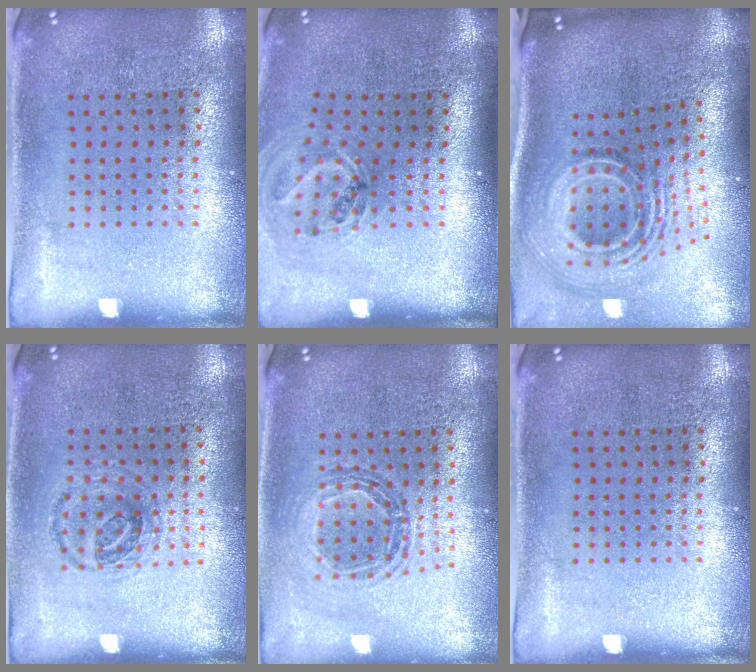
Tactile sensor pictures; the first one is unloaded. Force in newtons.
{"total": 1.1, "press": 1.1, "slide": 0.4}
{"total": 3.0, "press": 1.8, "slide": 2.4}
{"total": 0.9, "press": 0.9, "slide": 0.1}
{"total": 0.9, "press": 0.9, "slide": 0.1}
{"total": 0.0}